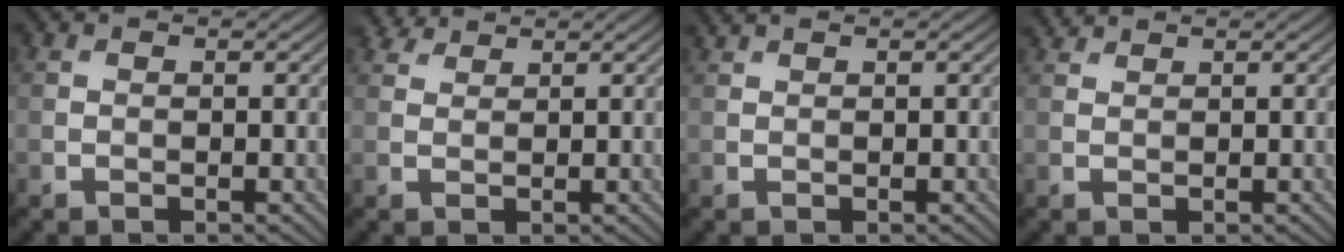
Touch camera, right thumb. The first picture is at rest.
{"total": 2.2, "force": [2.0, 0.8, 0.5], "torque": [-0.019, 0.008, 0.041]}
{"total": 1.2, "force": [1.2, -0.1, 0.1], "torque": [-0.011, 0.005, 0.024]}
{"total": 1.4, "force": [1.3, 0.1, 0.1], "torque": [-0.008, 0.009, 0.031]}